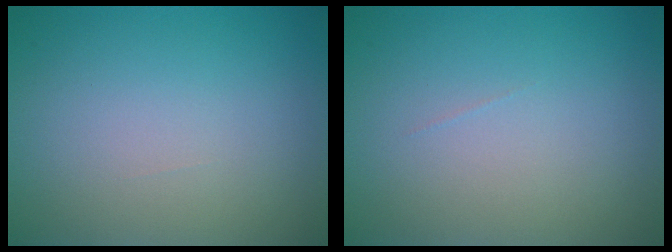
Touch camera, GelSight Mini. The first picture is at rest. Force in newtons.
{"total": 0.0}